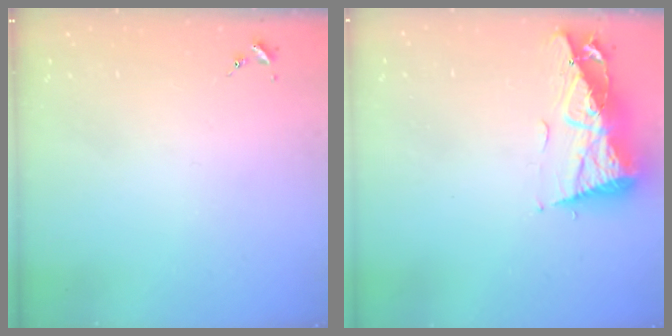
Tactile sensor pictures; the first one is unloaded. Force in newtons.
{"total": 11.0, "press": 10.9, "slide": 1.3}